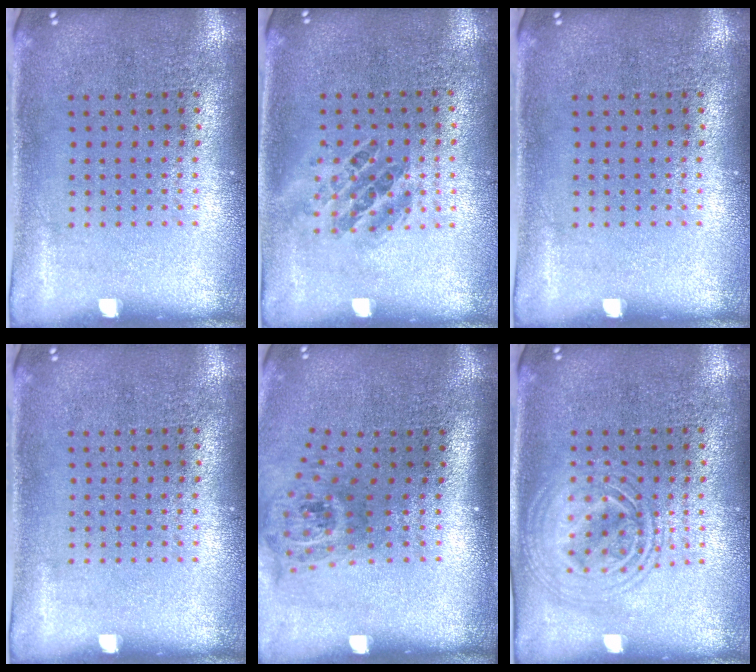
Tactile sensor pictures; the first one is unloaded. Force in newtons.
{"total": 1.0, "press": 0.9, "slide": 0.5}
{"total": 0.0}
{"total": 0.0}
{"total": 2.0, "press": 1.4, "slide": 1.5}
{"total": 1.7, "press": 1.7, "slide": 0.3}